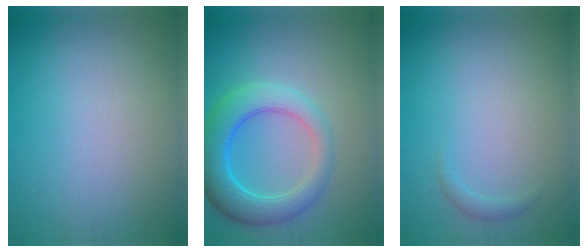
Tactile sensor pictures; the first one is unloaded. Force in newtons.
{"total": 5.9, "press": 5.9, "slide": 0.3}
{"total": 0.8, "press": 0.8, "slide": 0.0}